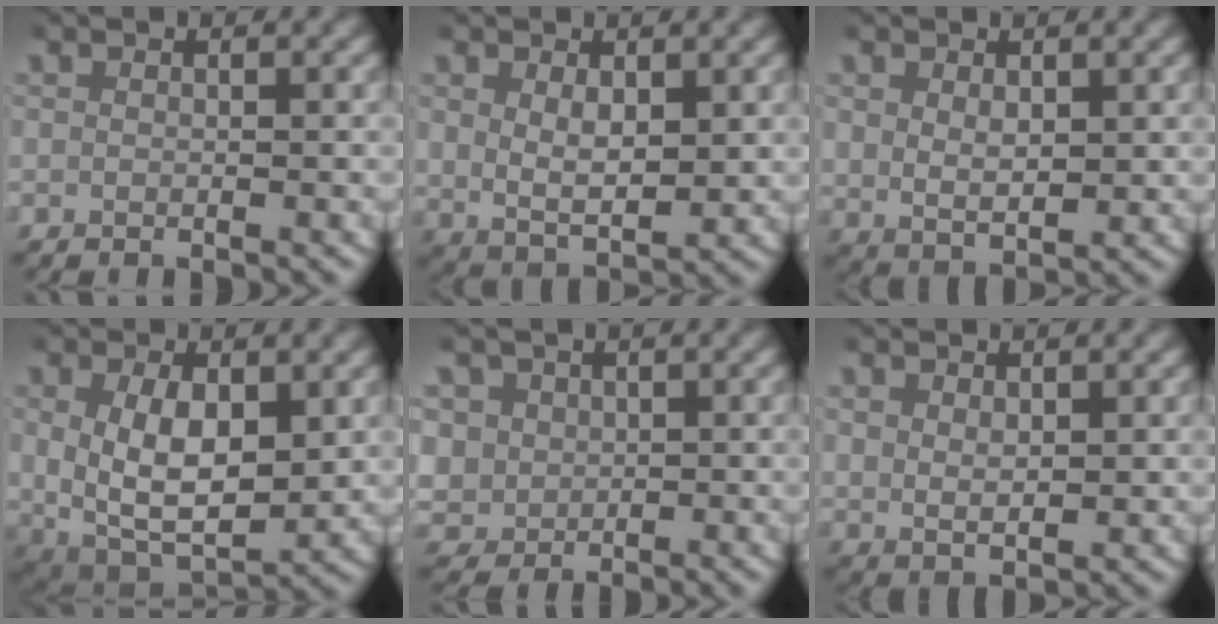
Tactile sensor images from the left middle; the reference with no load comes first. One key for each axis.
{"total": 3.9, "fx": 1.0, "fy": 2.3, "fz": 3.0, "tx": -0.058, "ty": -0.016, "tz": 0.027}
{"total": 2.9, "fx": 0.8, "fy": 1.8, "fz": 2.1, "tx": -0.042, "ty": -0.015, "tz": 0.029}
{"total": 9.0, "fx": -1.2, "fy": 6.7, "fz": 6.0, "tx": -0.134, "ty": -0.054, "tz": 0.004}
{"total": 6.9, "fx": 0.5, "fy": 6.4, "fz": 2.6, "tx": -0.087, "ty": -0.027, "tz": 0.019}
{"total": 2.2, "fx": 1.1, "fy": 1.3, "fz": 1.4, "tx": -0.029, "ty": -0.010, "tz": 0.034}